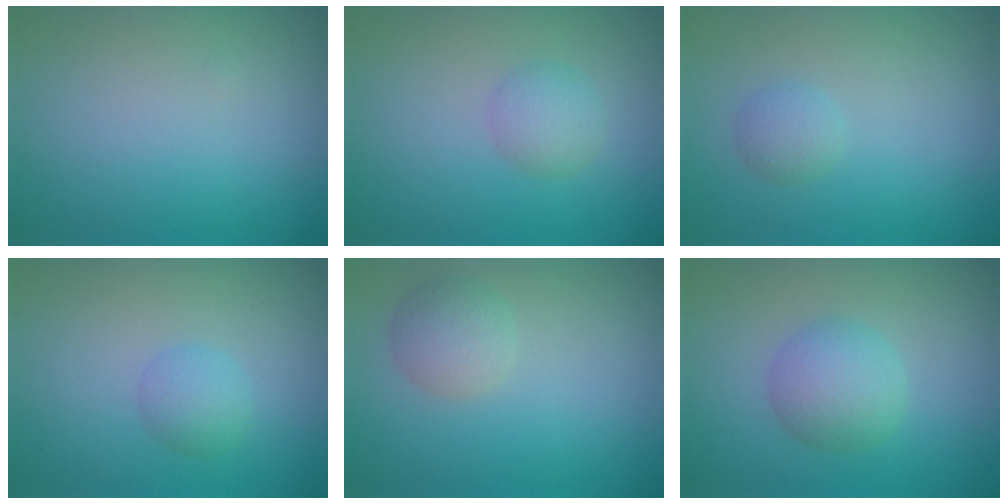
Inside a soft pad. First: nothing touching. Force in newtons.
{"total": 2.0, "press": 2.0, "slide": 0.2}
{"total": 1.3, "press": 1.3, "slide": 0.0}
{"total": 1.8, "press": 1.8, "slide": 0.0}
{"total": 1.9, "press": 1.9, "slide": 0.1}
{"total": 3.4, "press": 3.4, "slide": 0.1}